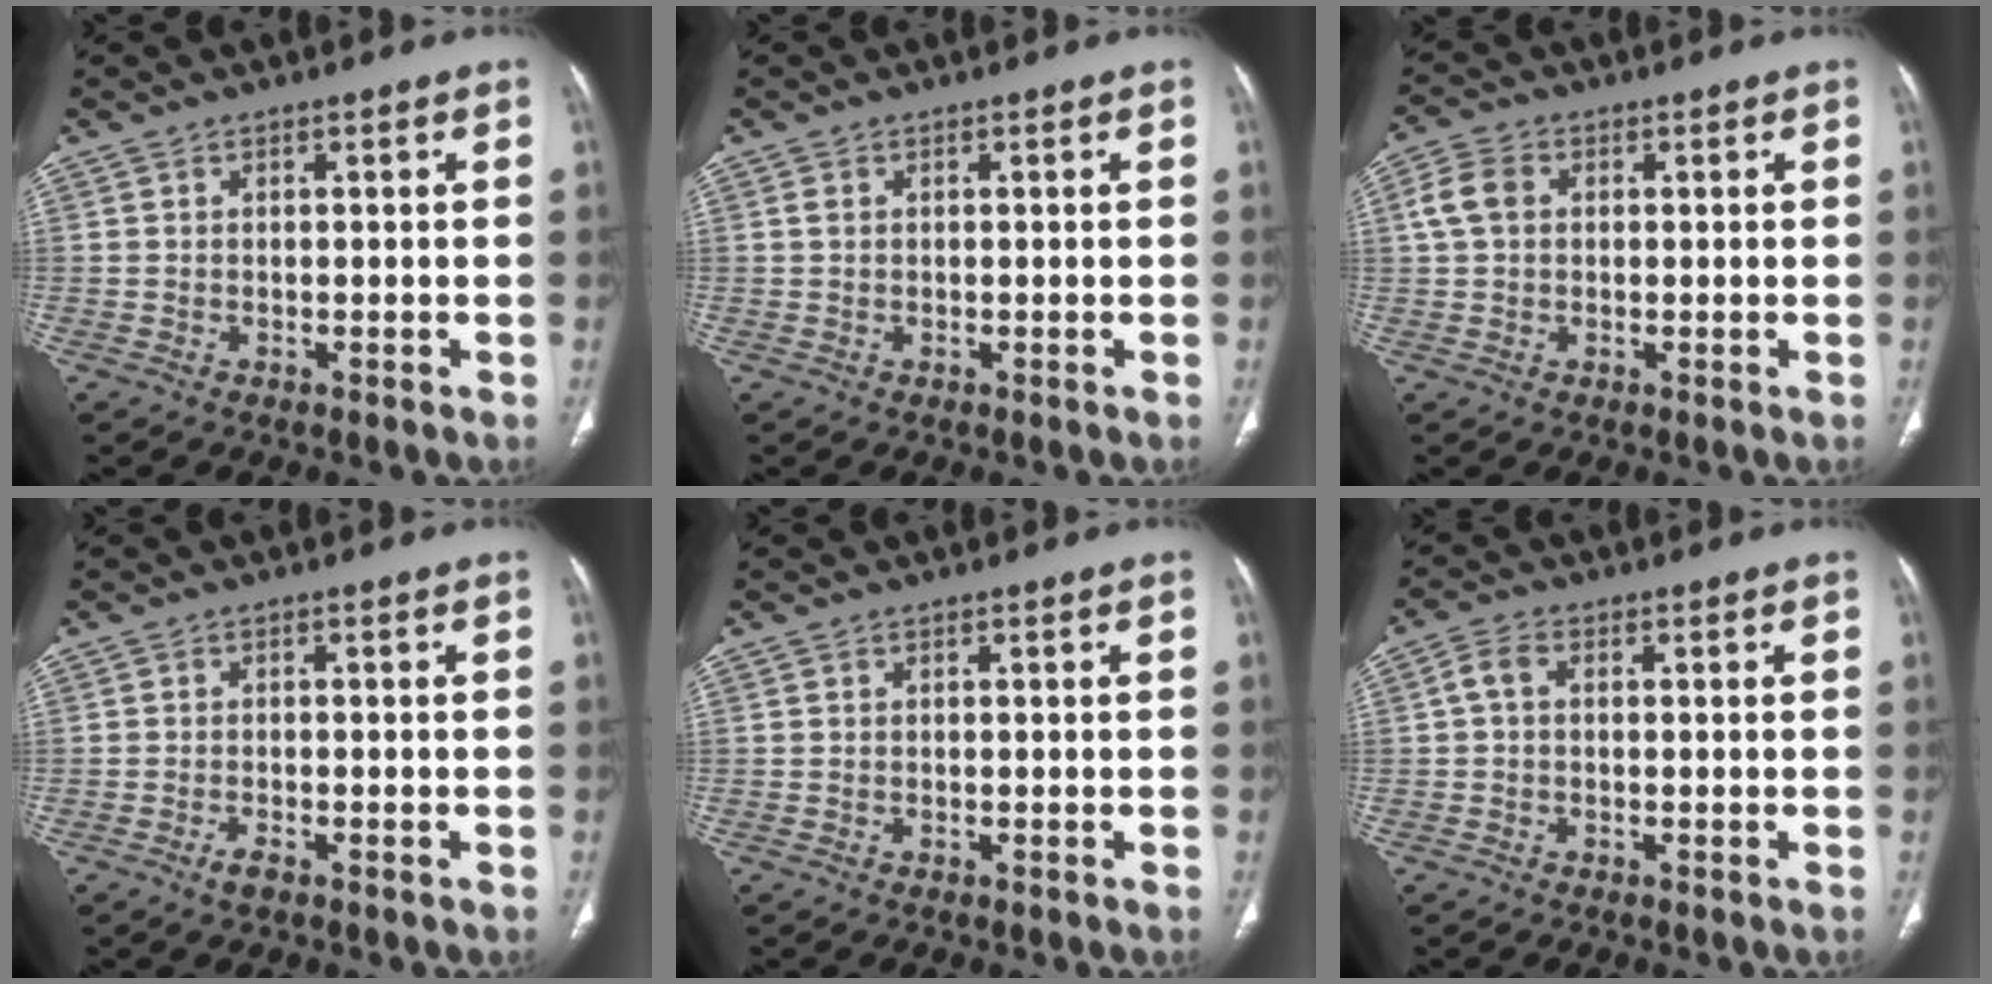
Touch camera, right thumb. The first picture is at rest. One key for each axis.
{"total": 0.9, "fx": 0.3, "fy": 0.6, "fz": 0.6, "tx": -0.011, "ty": 0.003, "tz": 0.007}
{"total": 5.5, "fx": 1.1, "fy": 4.1, "fz": 3.5, "tx": -0.072, "ty": 0.011, "tz": 0.019}
{"total": 1.7, "fx": -1.1, "fy": 0.5, "fz": 1.1, "tx": -0.029, "ty": 0.002, "tz": -0.022}
{"total": 0.0}
{"total": 2.8, "fx": 0.1, "fy": 1.8, "fz": 2.2, "tx": -0.042, "ty": 0.008, "tz": -0.004}